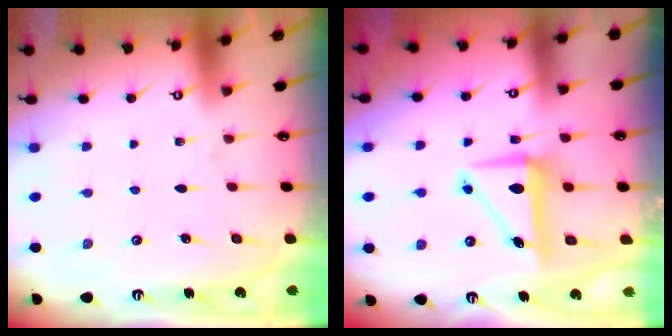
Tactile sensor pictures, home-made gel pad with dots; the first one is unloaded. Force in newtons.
{"total": 7.7, "press": 7.5, "slide": 1.7}